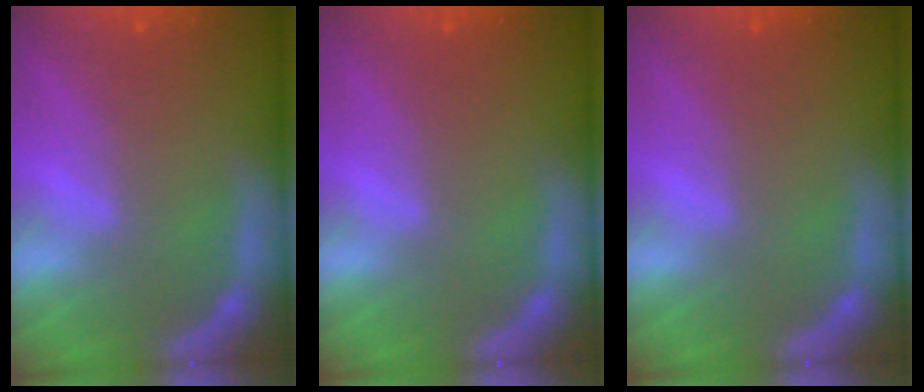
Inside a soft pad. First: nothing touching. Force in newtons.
{"total": 0.0}
{"total": 0.0}